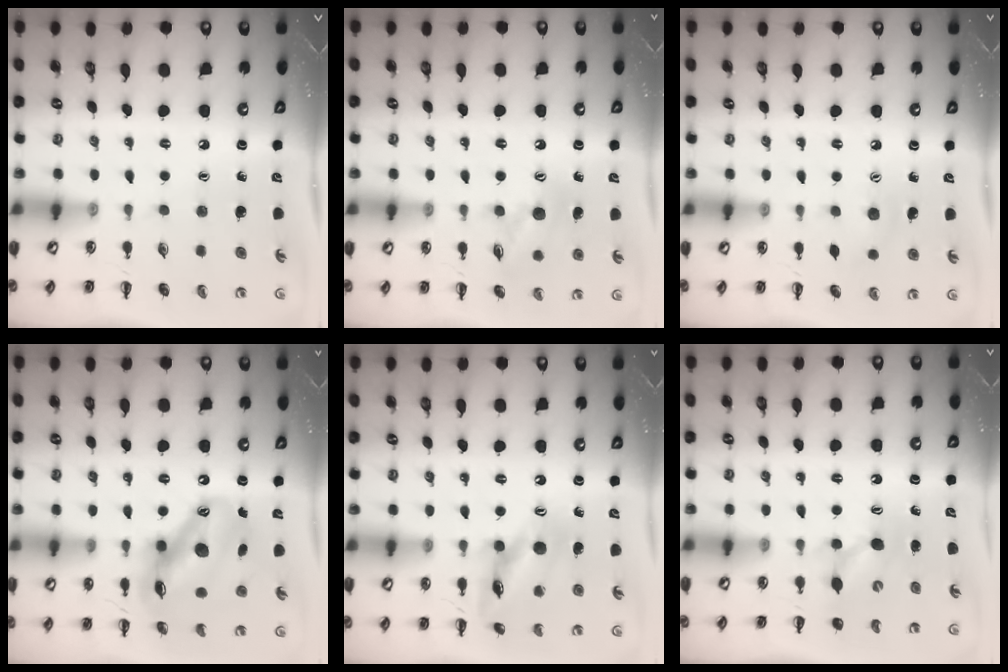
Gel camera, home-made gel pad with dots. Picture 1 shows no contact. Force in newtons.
{"total": 10.5, "press": 10.5, "slide": 0.9}
{"total": 6.0, "press": 5.8, "slide": 1.5}
{"total": 14.6, "press": 14.0, "slide": 3.9}
{"total": 13.7, "press": 13.6, "slide": 1.4}
{"total": 6.2, "press": 6.2, "slide": 0.5}